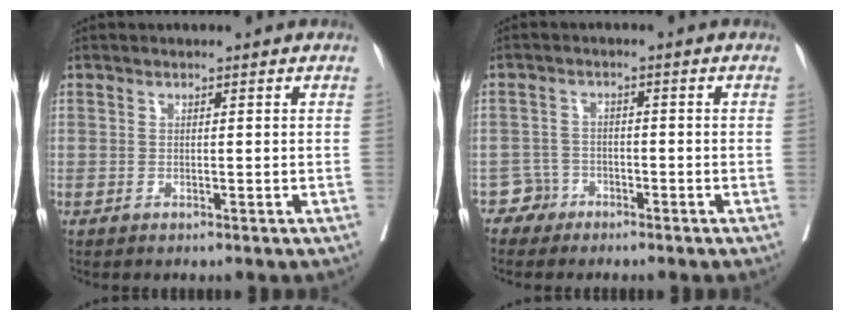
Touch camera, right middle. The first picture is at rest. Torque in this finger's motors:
{"motor_torque": [-0.09, -0.65, 0.01, -0.04]}